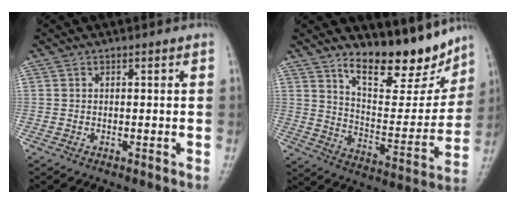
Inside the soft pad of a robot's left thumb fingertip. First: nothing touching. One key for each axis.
{"total": 15.2, "fx": 12.0, "fy": 5.4, "fz": 7.6, "tx": -0.072, "ty": -0.085, "tz": 0.198}